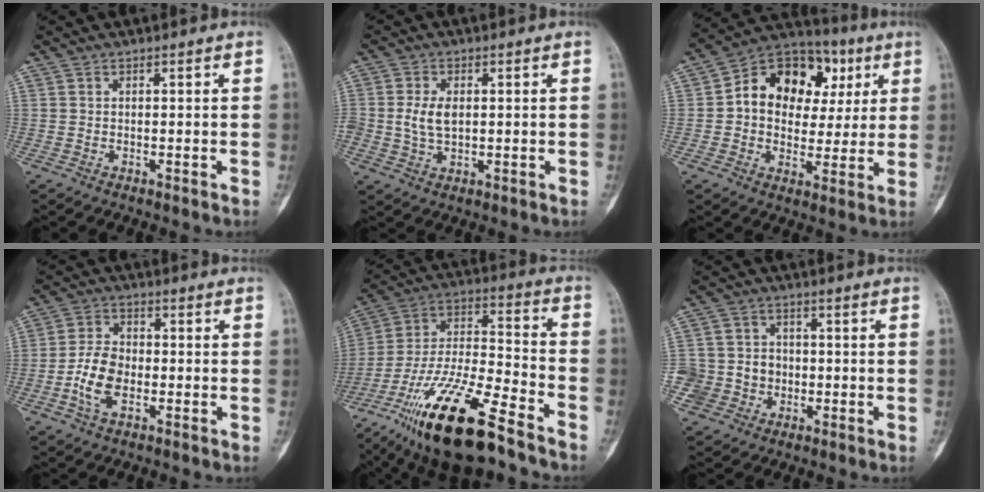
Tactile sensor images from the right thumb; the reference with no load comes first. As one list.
[{"total": 5.1, "force": [0.4, 3.2, 4.0], "torque": [-0.077, -0.001, 0.010]}, {"total": 17.1, "force": [3.8, 12.8, 10.6], "torque": [-0.109, 0.023, 0.056]}, {"total": 7.8, "force": [-2.3, 4.7, 5.9], "torque": [-0.116, 0.016, -0.050]}, {"total": 24.0, "force": [-16.1, 6.2, 16.6], "torque": [-0.328, 0.057, -0.287]}, {"total": 8.6, "force": [-2.1, 8.1, 2.0], "torque": [-0.007, 0.024, -0.033]}]